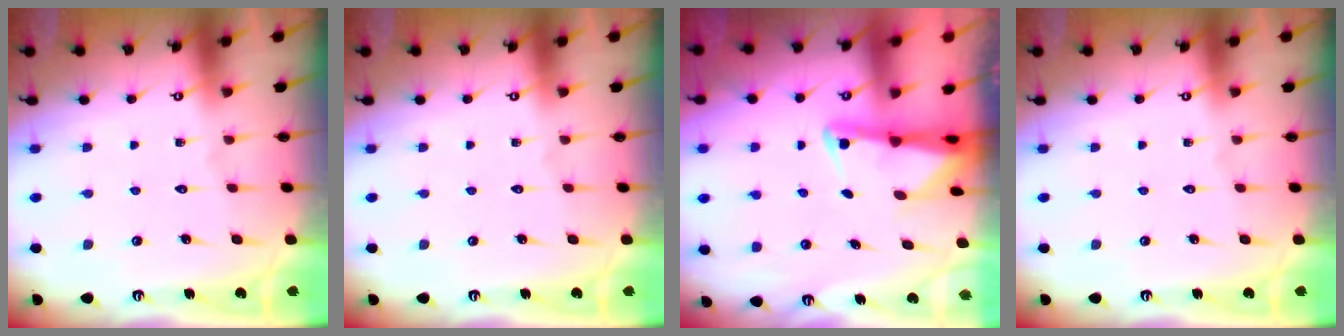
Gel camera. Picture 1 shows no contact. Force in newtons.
{"total": 0.0}
{"total": 2.1, "press": 2.1, "slide": 0.5}
{"total": 0.0}